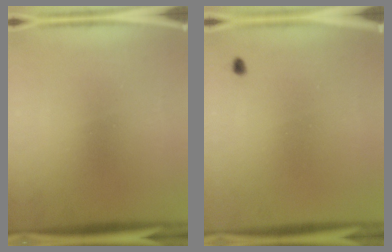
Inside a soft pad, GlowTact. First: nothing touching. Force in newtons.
{"total": 0.6}